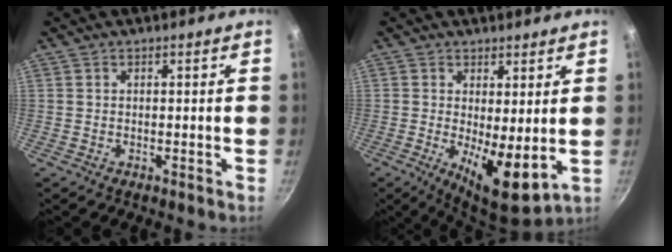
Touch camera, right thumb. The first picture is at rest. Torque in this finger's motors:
{"motor_torque": [-0.59, 0.77, 0.02, 0.11, 0.15]}